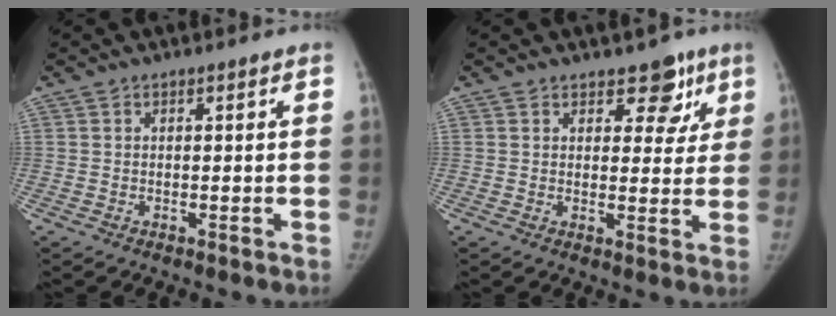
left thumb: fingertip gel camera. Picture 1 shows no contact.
{"total": 6.3, "force": [3.9, 3.9, 3.1], "torque": [0.008, -0.014, 0.049]}